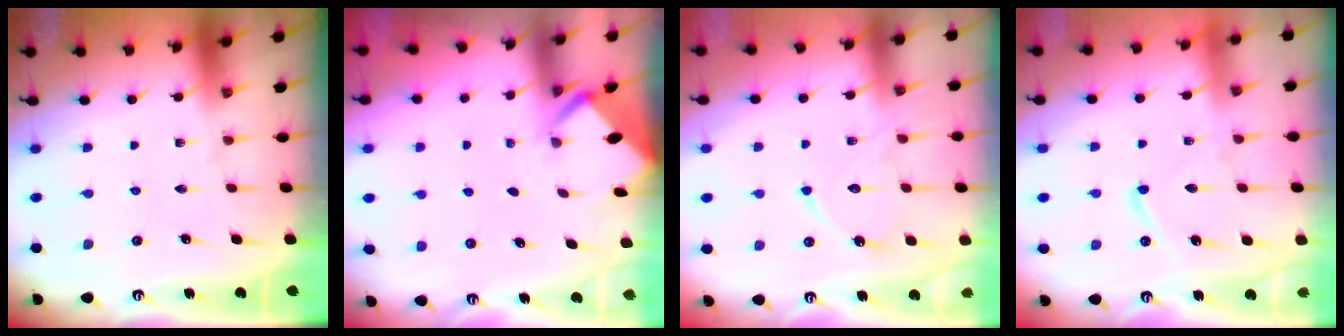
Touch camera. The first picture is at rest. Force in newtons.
{"total": 1.9, "press": 1.9, "slide": 0.1}
{"total": 12.1, "press": 12.0, "slide": 1.2}
{"total": 10.6, "press": 10.5, "slide": 1.1}